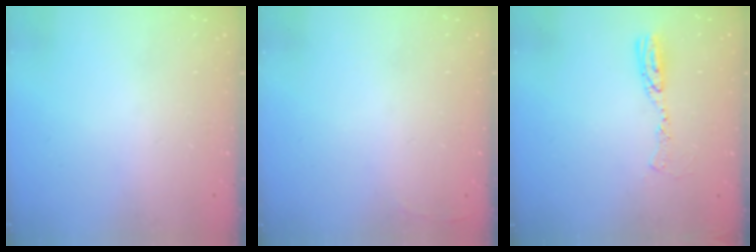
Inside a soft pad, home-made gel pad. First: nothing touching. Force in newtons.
{"total": 2.5, "press": 2.4, "slide": 0.9}
{"total": 9.5, "press": 9.5, "slide": 0.9}